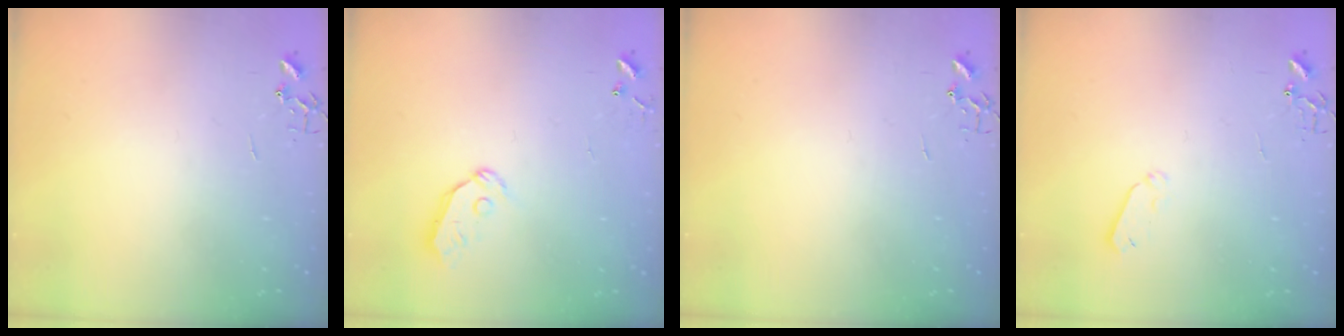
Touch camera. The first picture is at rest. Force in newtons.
{"total": 6.1, "press": 6.1, "slide": 0.6}
{"total": 0.0}
{"total": 4.2, "press": 4.2, "slide": 0.7}